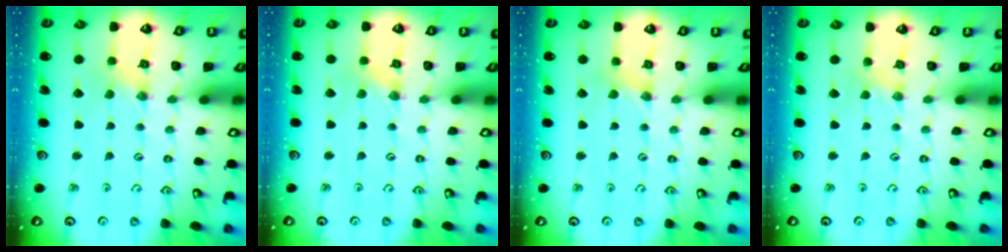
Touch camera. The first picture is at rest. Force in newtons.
{"total": 0.0}
{"total": 1.8, "press": 1.7, "slide": 0.3}
{"total": 1.9, "press": 1.8, "slide": 0.3}